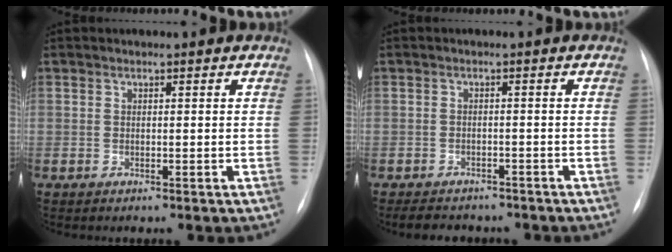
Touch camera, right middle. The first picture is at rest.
{"total": 7.1, "force": [-6.1, 3.0, 2.2], "torque": [-0.035, 0.002, -0.076]}